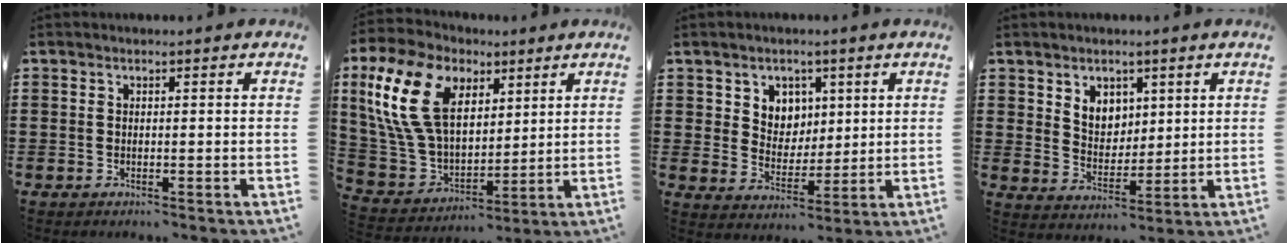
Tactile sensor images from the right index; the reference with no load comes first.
{"total": 15.6, "force": [6.1, 9.9, 10.5], "torque": [-0.273, 0.010, 0.110]}
{"total": 5.0, "force": [2.5, 4.3, 0.3], "torque": [-0.034, 0.008, 0.044]}
{"total": 5.1, "force": [3.1, 3.8, 1.3], "torque": [-0.037, 0.002, 0.057]}